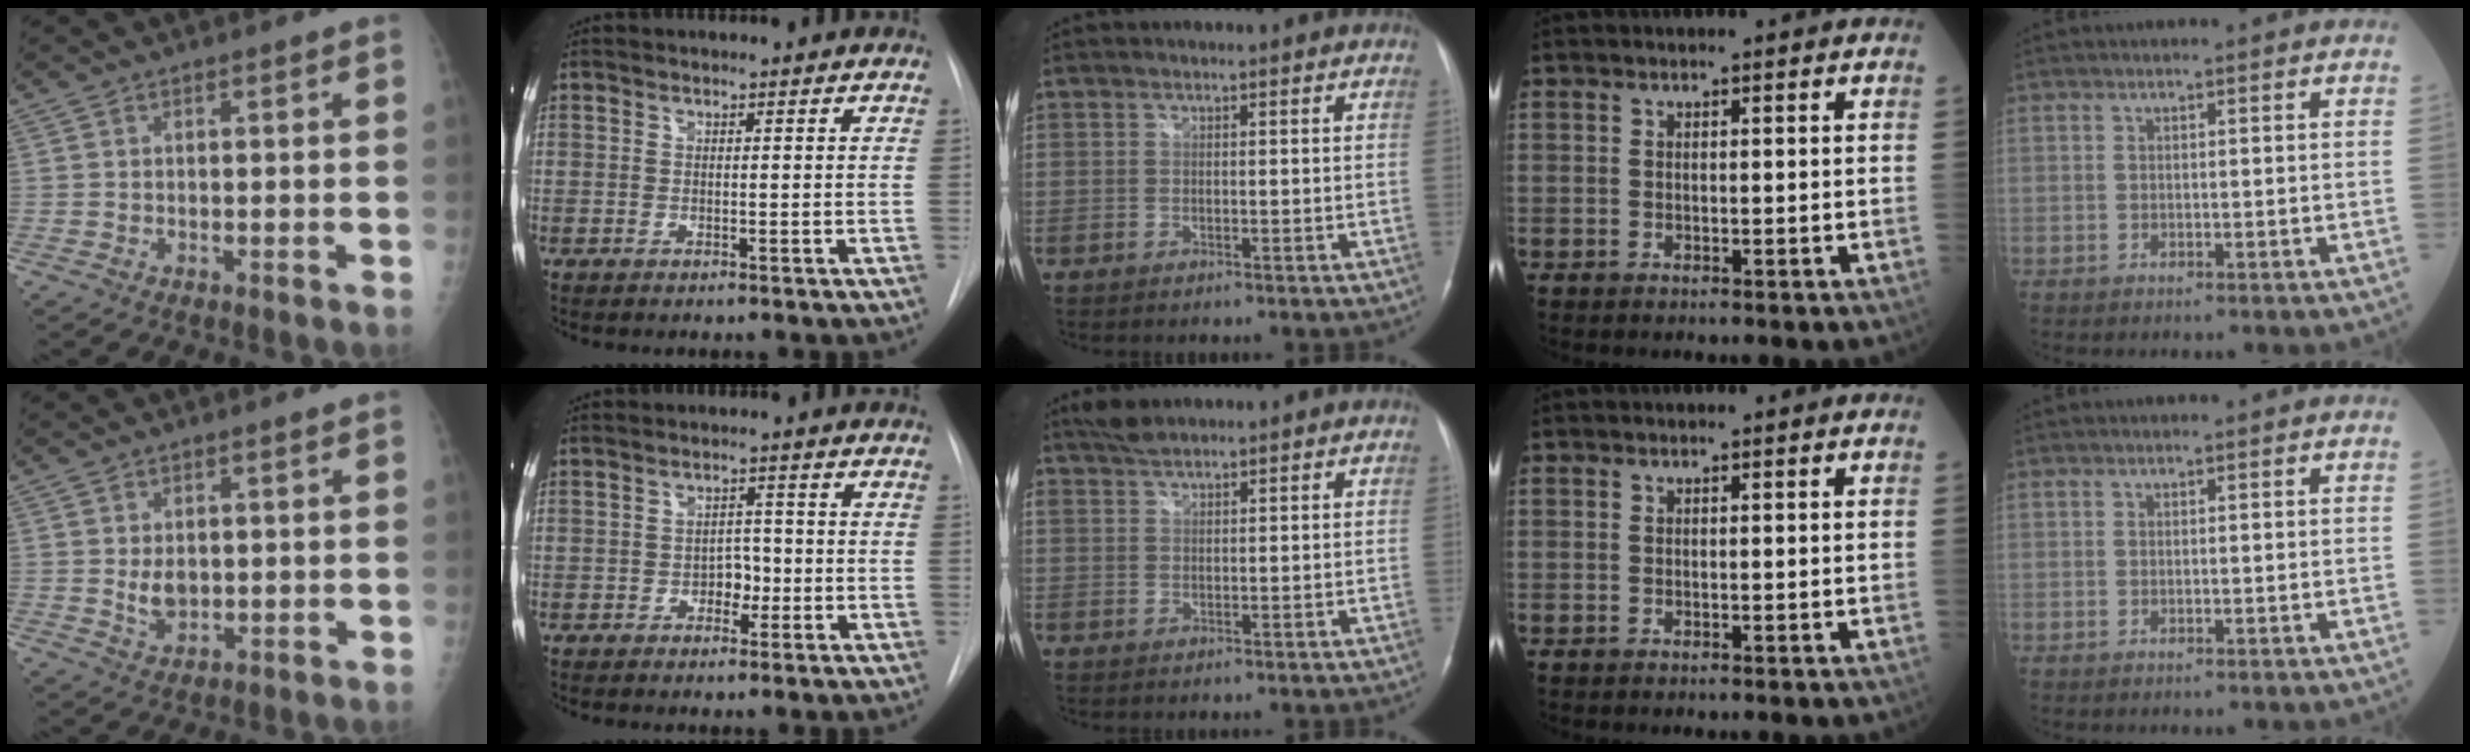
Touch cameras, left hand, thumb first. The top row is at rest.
{"thumb": {"total": 3.6, "force": [0.6, 2.3, 2.7], "torque": [-0.038, -0.010, 0.019]}, "index": {"total": 2.8, "force": [-1.1, 1.9, 1.7], "torque": [-0.018, 0.005, -0.018]}, "middle": {"total": 2.5, "force": [2.3, 0.5, 0.9], "torque": [-0.023, 0.011, 0.046]}}